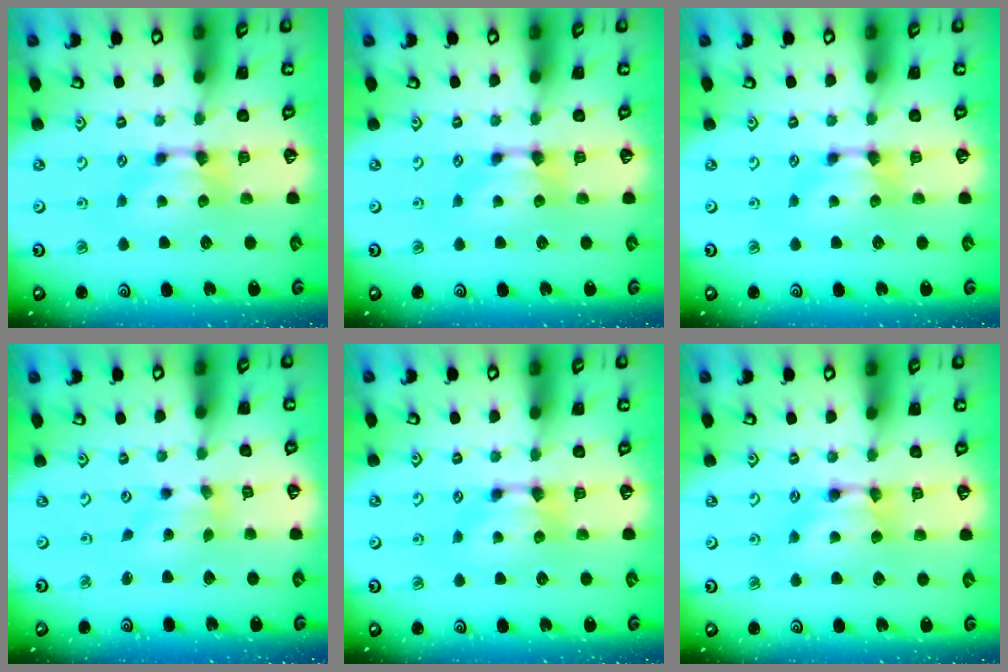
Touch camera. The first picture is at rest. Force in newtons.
{"total": 0.0}
{"total": 0.0}
{"total": 2.4, "press": 1.9, "slide": 1.4}
{"total": 0.0}
{"total": 1.6, "press": 1.6, "slide": 0.1}